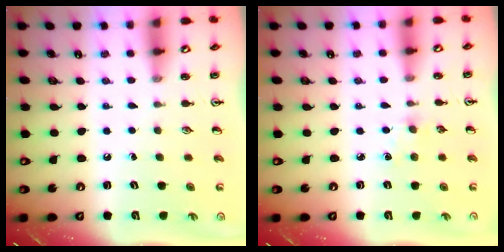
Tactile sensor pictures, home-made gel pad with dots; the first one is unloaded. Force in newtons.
{"total": 3.8, "press": 3.7, "slide": 0.5}